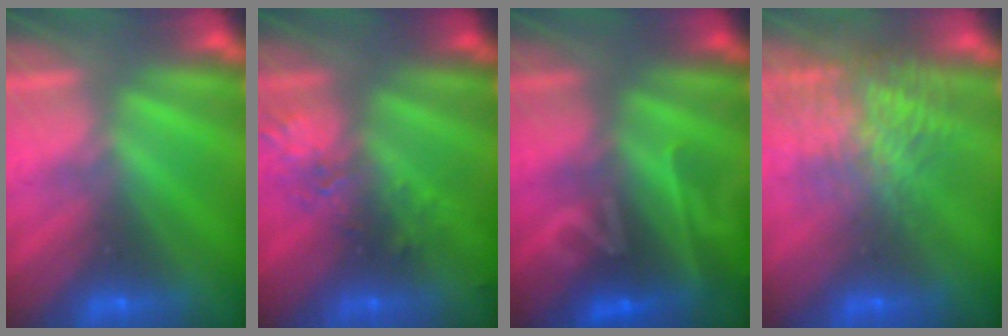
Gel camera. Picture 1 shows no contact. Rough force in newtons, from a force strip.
{"total": 2.4}
{"total": 2.2}
{"total": 7.7}